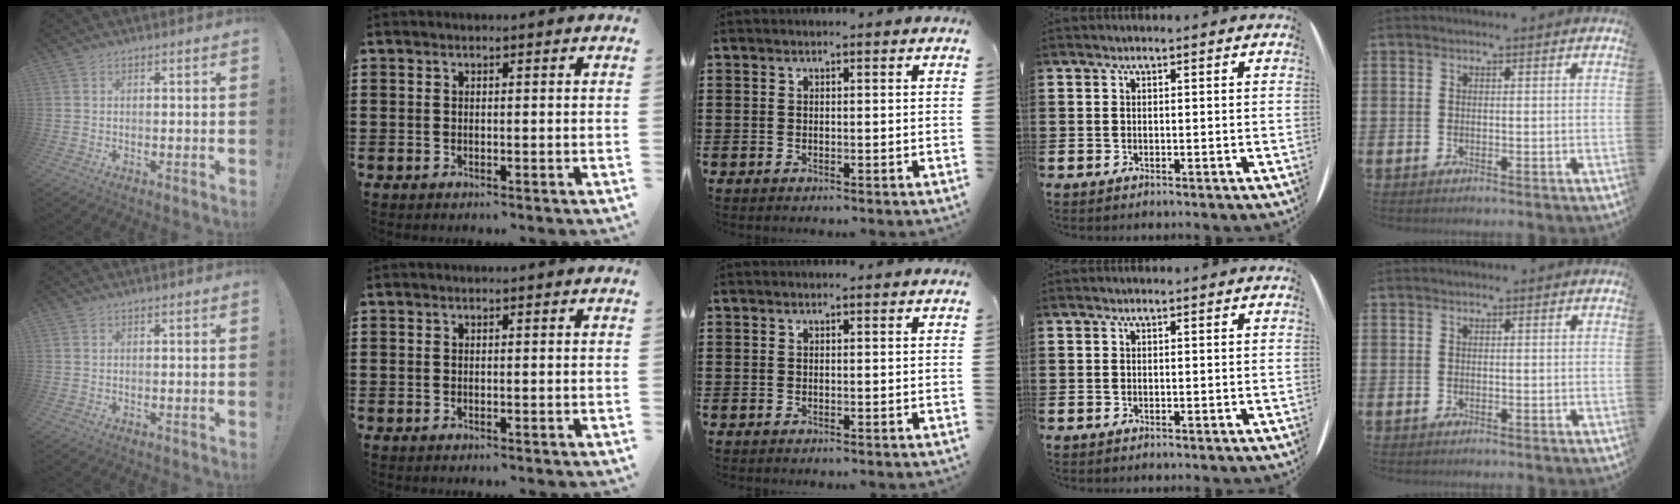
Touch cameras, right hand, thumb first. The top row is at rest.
{}